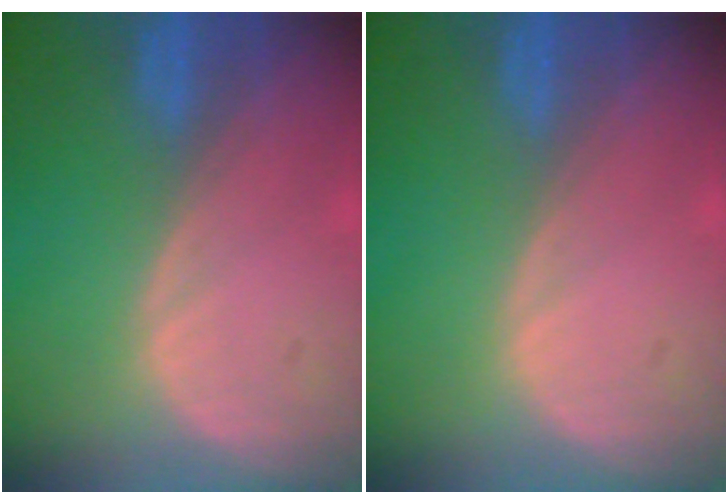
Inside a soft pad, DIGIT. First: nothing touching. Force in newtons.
{"total": 0.0}